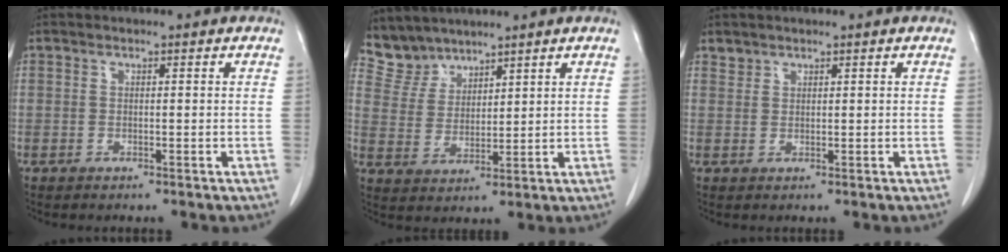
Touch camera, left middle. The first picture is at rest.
{"total": 5.2, "force": [4.9, 1.8, -0.3], "torque": [-0.001, 0.007, 0.111]}
{"total": 1.1, "force": [0.9, 0.5, -0.1], "torque": [0.007, 0.002, 0.016]}